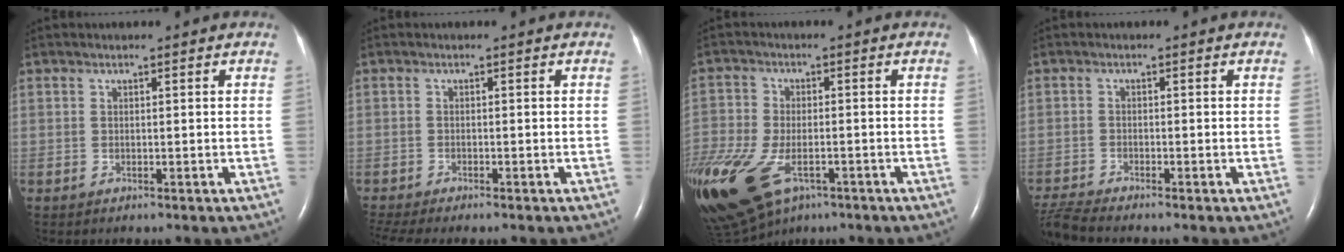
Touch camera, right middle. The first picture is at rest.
{"total": 6.0, "force": [-5.1, 1.0, 3.1], "torque": [-0.051, -0.005, -0.077]}
{"total": 26.9, "force": [-13.5, 16.1, 16.9], "torque": [-0.479, -0.045, -0.219]}
{"total": 3.9, "force": [-3.7, -0.8, 1.0], "torque": [-0.031, -0.019, -0.074]}